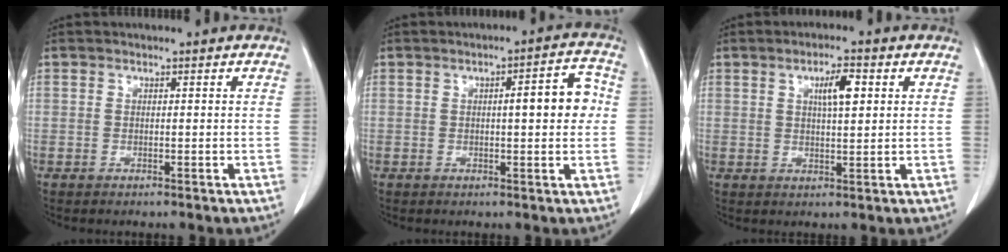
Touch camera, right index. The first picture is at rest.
{"total": 6.2, "force": [0.5, 1.4, 6.0], "torque": [-0.079, 0.018, 0.005]}
{"total": 4.7, "force": [1.6, 1.0, 4.3], "torque": [-0.073, 0.003, 0.028]}